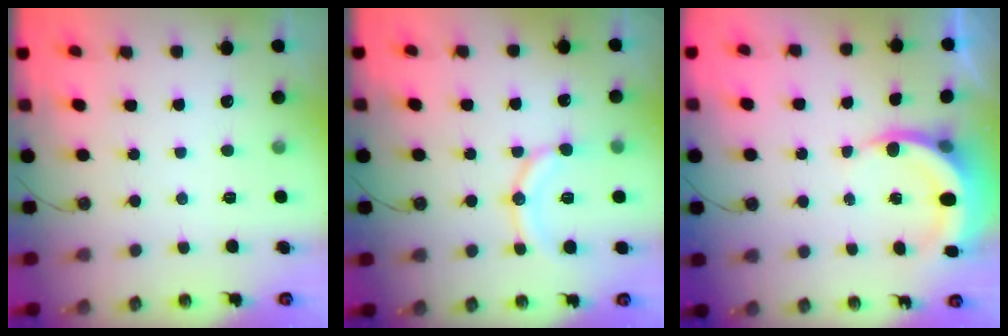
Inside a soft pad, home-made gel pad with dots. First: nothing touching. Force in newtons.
{"total": 13.9, "press": 13.5, "slide": 3.3}
{"total": 6.3, "press": 6.1, "slide": 1.4}